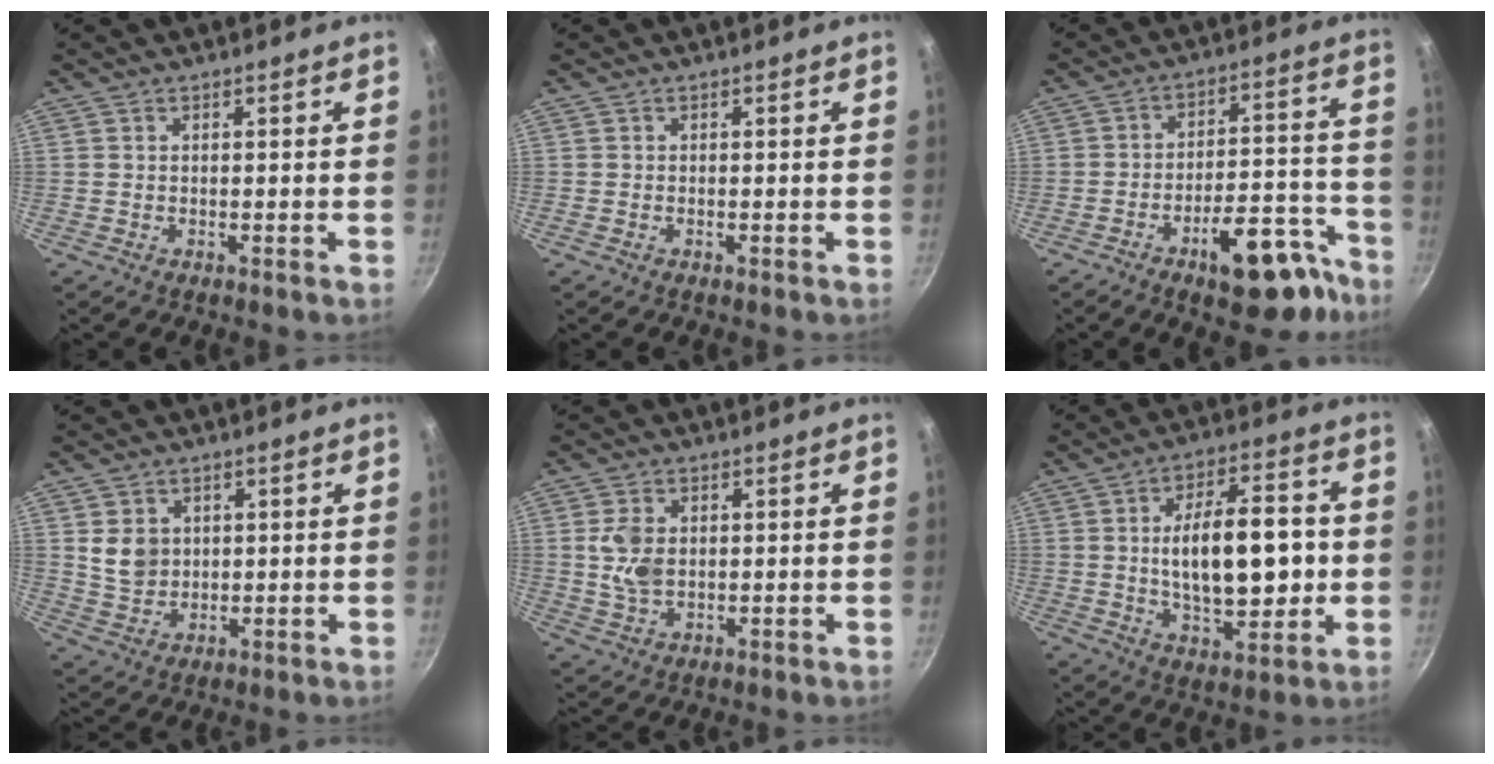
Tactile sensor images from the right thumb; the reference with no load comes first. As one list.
[{"total": 0.0}, {"total": 14.5, "force": [-9.1, 5.3, 10.0], "torque": [-0.112, 0.080, -0.133]}, {"total": 5.7, "force": [1.4, 4.7, 2.9], "torque": [-0.033, -0.010, 0.036]}, {"total": 6.3, "force": [0.7, 4.1, 4.7], "torque": [-0.088, -0.002, 0.019]}, {"total": 16.9, "force": [0.2, 8.1, 14.8], "torque": [-0.212, 0.012, 0.007]}]